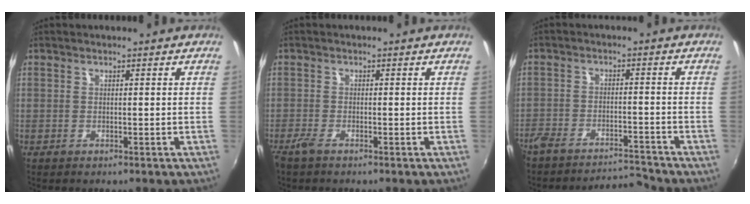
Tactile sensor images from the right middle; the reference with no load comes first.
{"total": 1.9, "force": [-1.5, 0.4, 1.1], "torque": [-0.027, -0.006, -0.033]}
{"total": 8.0, "force": [-7.9, 0.8, 1.2], "torque": [-0.037, 0.012, -0.130]}